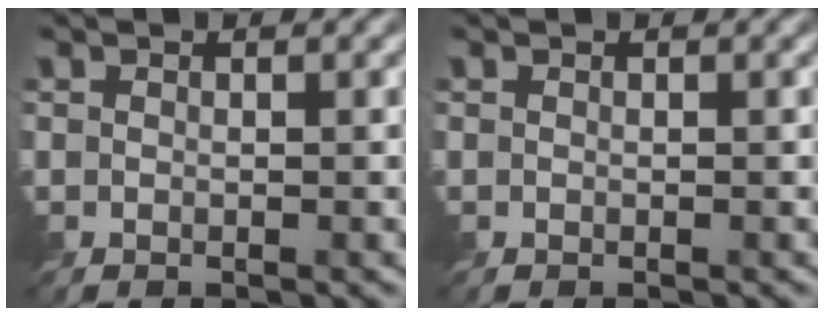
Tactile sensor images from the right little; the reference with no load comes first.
{"total": 0.0}